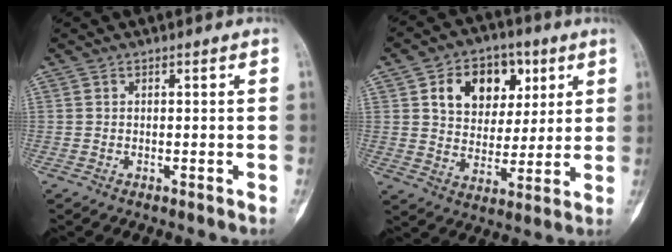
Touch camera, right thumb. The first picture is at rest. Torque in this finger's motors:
{"motor_torque": [-0.41, 0.56, 0.14, 0.07, 0.05]}